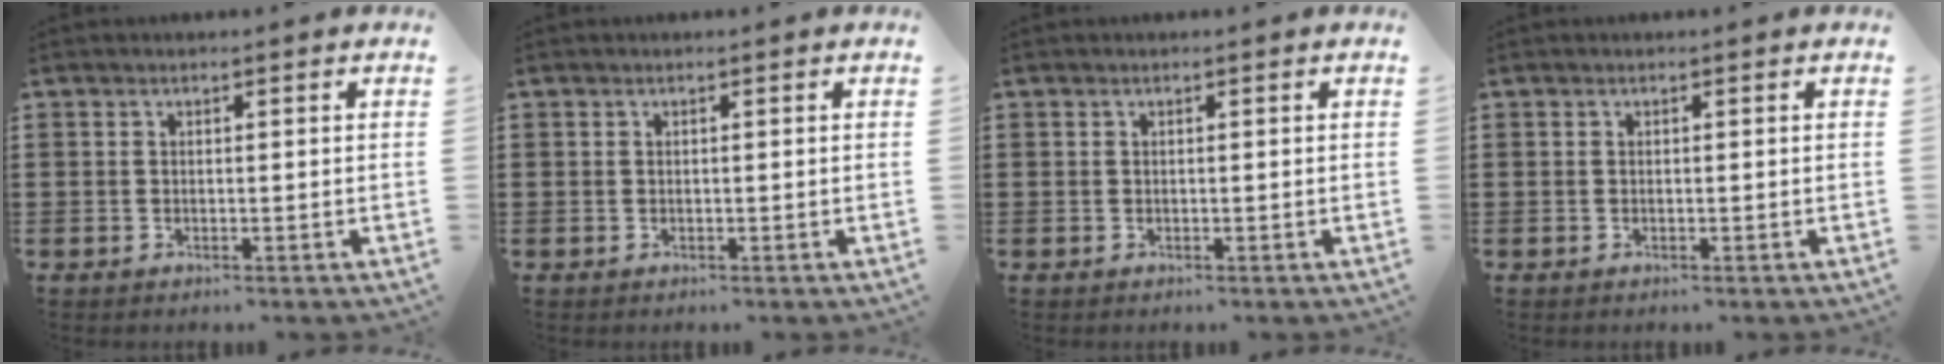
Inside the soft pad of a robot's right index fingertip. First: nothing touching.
{"total": 0.0}
{"total": 0.0}
{"total": 0.0}